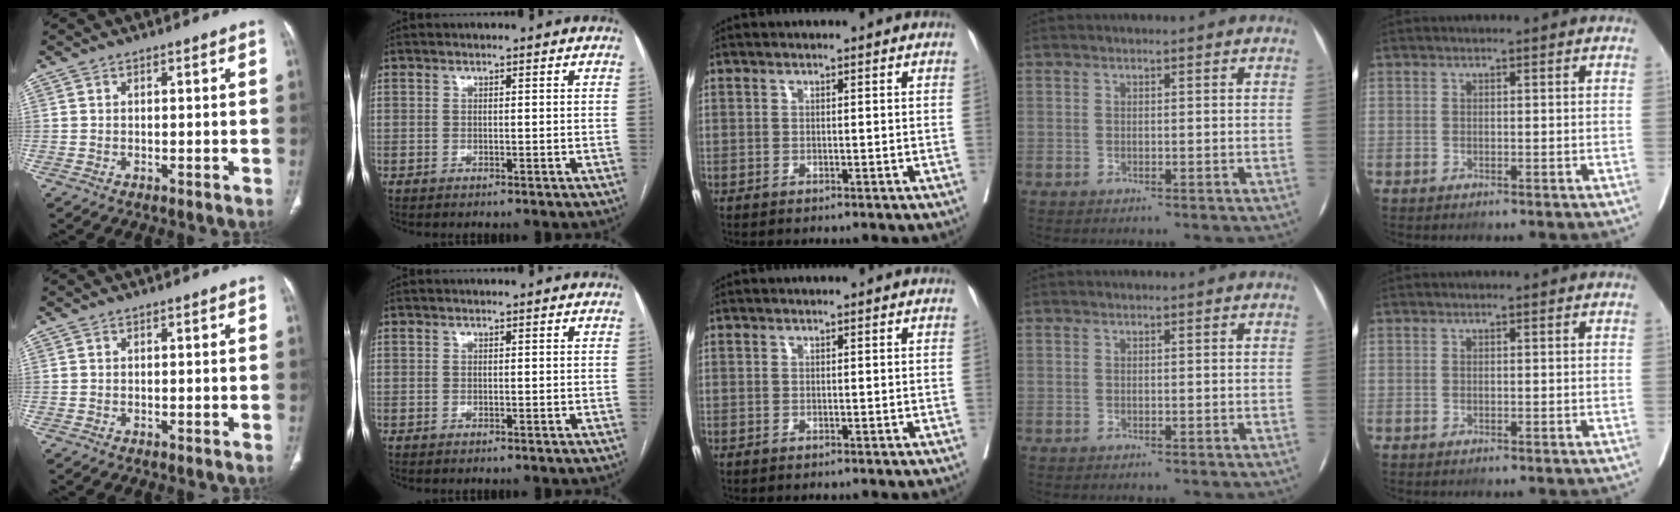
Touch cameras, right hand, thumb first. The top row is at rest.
{}